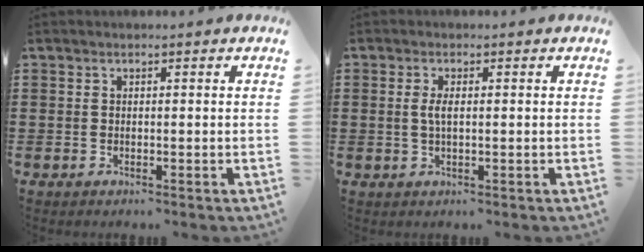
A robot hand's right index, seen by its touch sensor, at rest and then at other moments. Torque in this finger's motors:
{"motor_torque": [0.65, -0.24, 0.35, 0.12]}